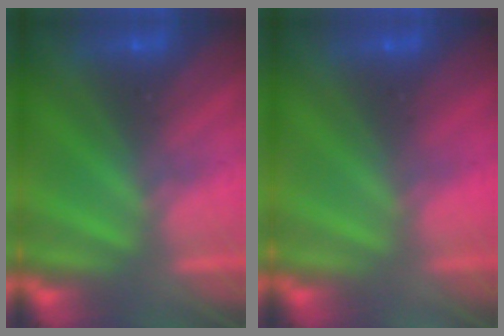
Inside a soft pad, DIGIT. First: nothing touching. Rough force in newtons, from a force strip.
{"total": 2.4}